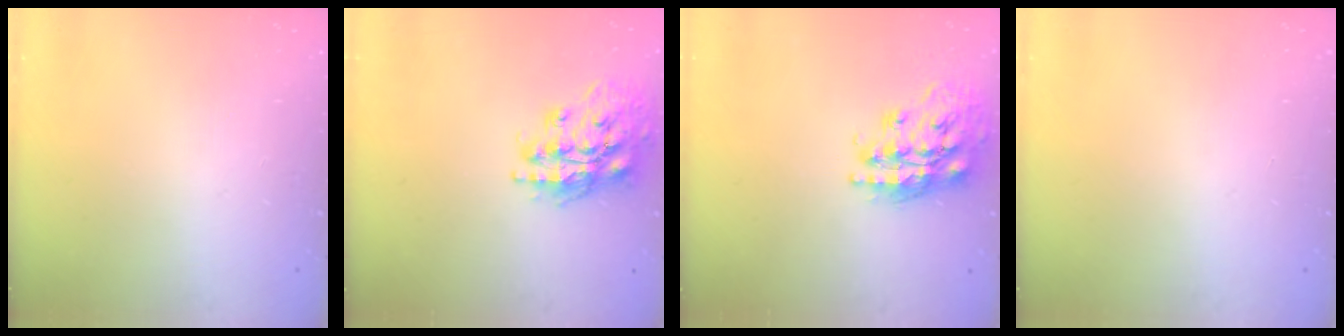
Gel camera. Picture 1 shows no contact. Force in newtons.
{"total": 17.4, "press": 17.3, "slide": 2.4}
{"total": 18.4, "press": 18.3, "slide": 1.7}
{"total": 0.0}